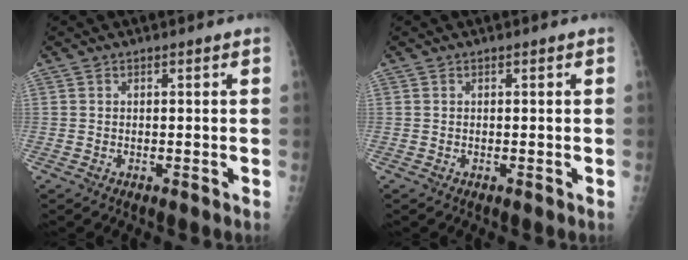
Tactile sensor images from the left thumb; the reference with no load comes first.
{"total": 0.0}